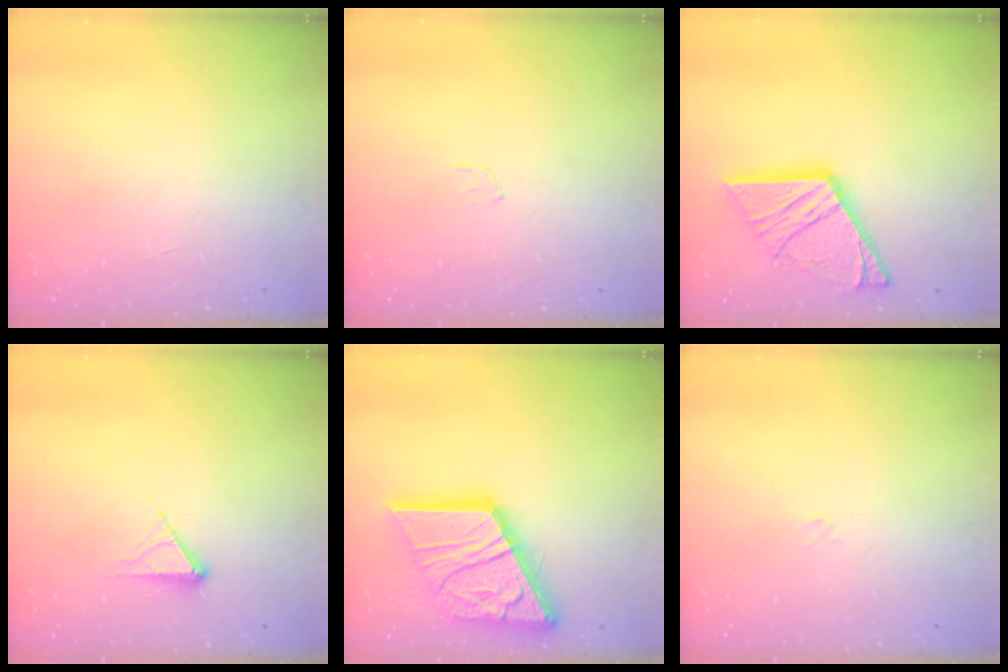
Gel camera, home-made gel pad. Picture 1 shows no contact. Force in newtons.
{"total": 3.3, "press": 3.3, "slide": 0.3}
{"total": 18.4, "press": 18.3, "slide": 1.8}
{"total": 5.9, "press": 5.8, "slide": 0.9}
{"total": 27.4, "press": 27.2, "slide": 3.1}
{"total": 0.9, "press": 0.9, "slide": 0.2}